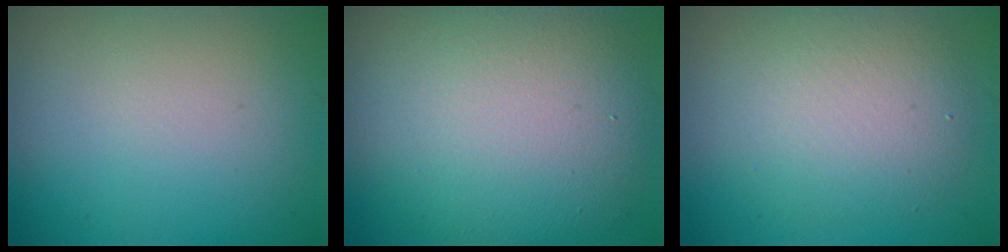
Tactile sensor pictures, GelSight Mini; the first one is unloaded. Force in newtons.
{"total": 11.3, "press": 11.3, "slide": 0.8}
{"total": 4.9, "press": 4.9, "slide": 0.3}